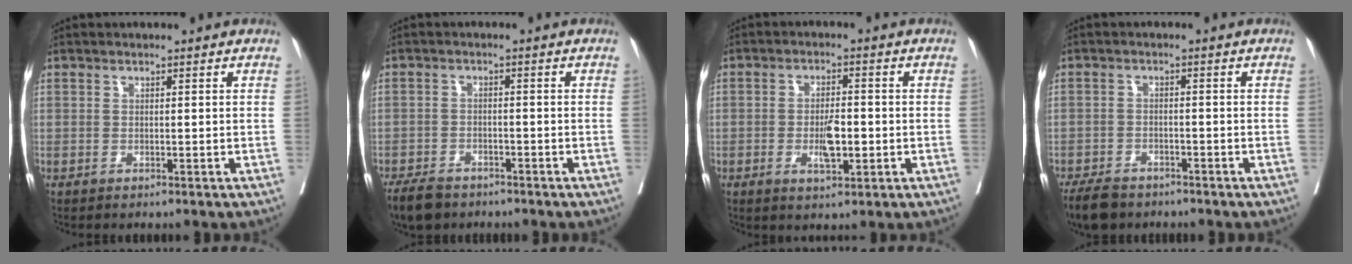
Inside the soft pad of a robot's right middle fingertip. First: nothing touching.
{"total": 5.5, "force": [-4.5, 2.5, 1.9], "torque": [-0.034, -0.005, -0.076]}
{"total": 4.9, "force": [-1.1, 1.6, 4.5], "torque": [-0.081, -0.002, -0.014]}
{"total": 5.7, "force": [-4.8, 2.4, 2.0], "torque": [-0.035, -0.007, -0.080]}